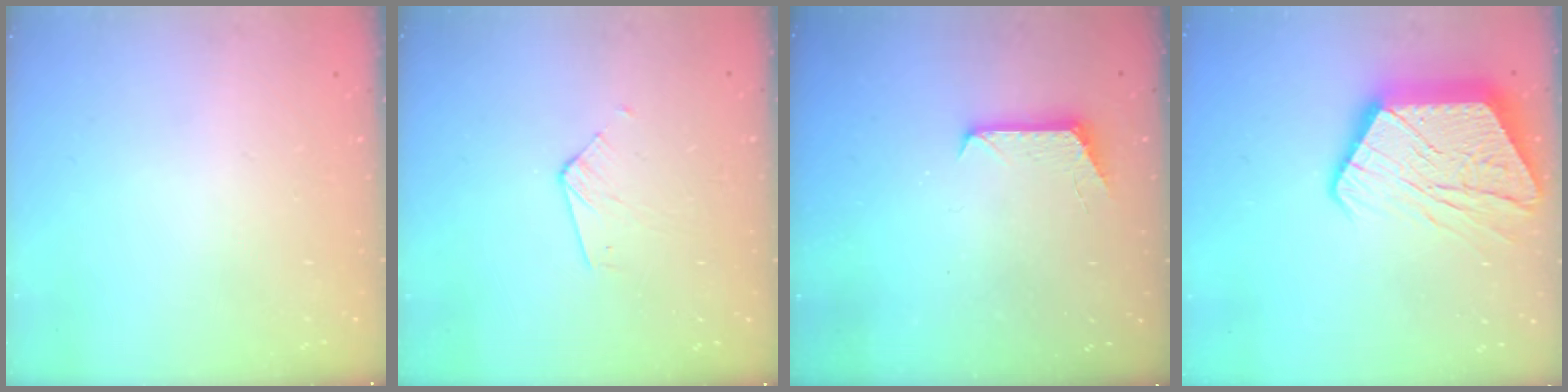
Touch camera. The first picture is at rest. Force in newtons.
{"total": 3.7, "press": 3.6, "slide": 0.3}
{"total": 6.2, "press": 6.2, "slide": 0.5}
{"total": 20.1, "press": 20.0, "slide": 1.3}